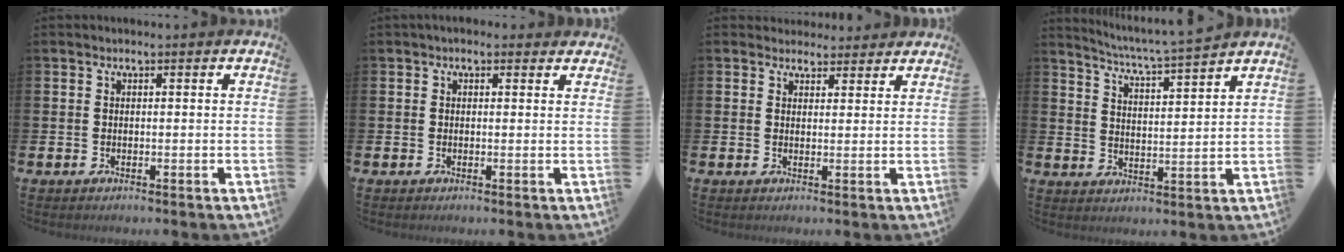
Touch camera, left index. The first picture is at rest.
{"total": 0.8, "force": [0.6, 0.5, 0.3], "torque": [-0.002, 0.008, 0.009]}
{"total": 3.1, "force": [2.8, 1.2, -0.3], "torque": [0.010, -0.011, 0.051]}
{"total": 5.0, "force": [4.8, -0.9, 1.3], "torque": [-0.044, -0.037, 0.080]}